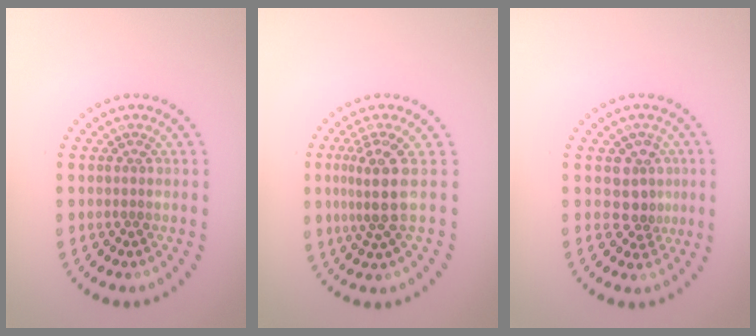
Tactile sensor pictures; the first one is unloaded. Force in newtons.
{"total": 3.4, "press": 2.6, "slide": 2.2}
{"total": 2.4, "press": 1.9, "slide": 1.4}